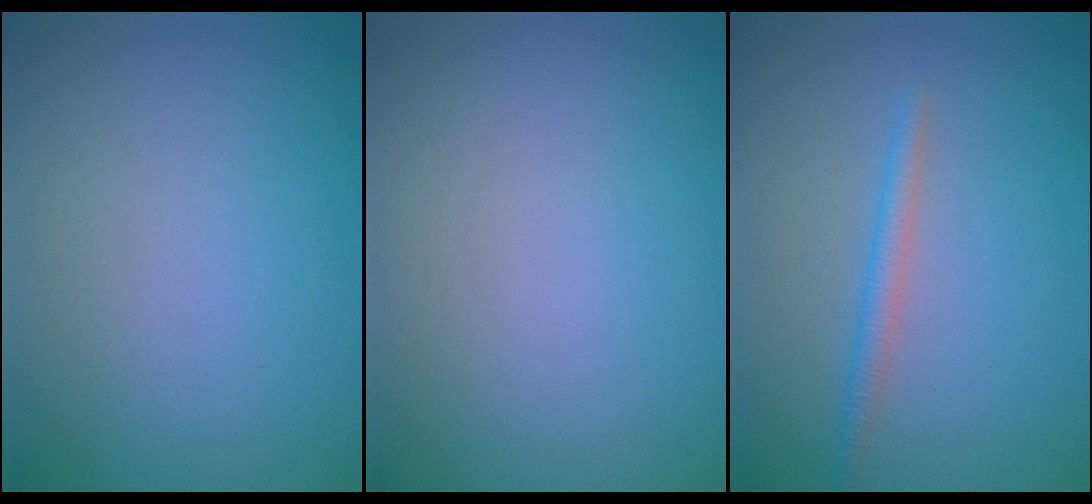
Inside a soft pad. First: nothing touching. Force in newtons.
{"total": 0.0}
{"total": 1.6, "press": 1.6, "slide": 0.0}